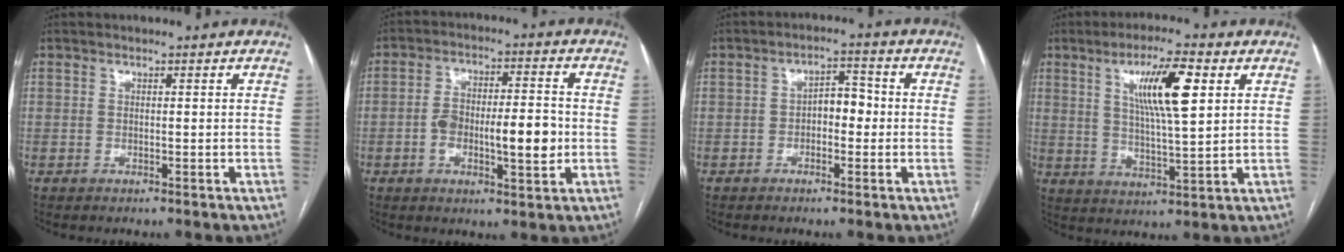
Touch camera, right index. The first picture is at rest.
{"total": 10.3, "force": [-1.7, 3.2, 9.6], "torque": [-0.165, 0.014, -0.024]}
{"total": 4.1, "force": [-0.5, 2.2, 3.4], "torque": [-0.049, 0.020, -0.012]}
{"total": 10.6, "force": [3.9, 1.3, 9.8], "torque": [-0.172, 0.006, 0.067]}